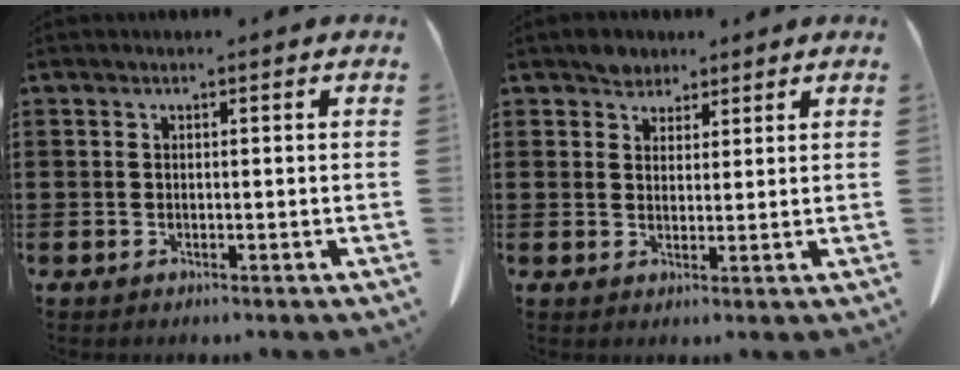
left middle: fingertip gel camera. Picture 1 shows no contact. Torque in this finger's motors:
{"motor_torque": [0.06, -0.05, 0.03, 0.02]}